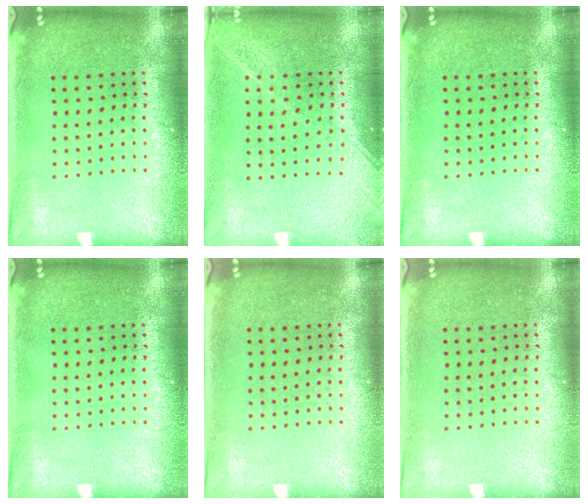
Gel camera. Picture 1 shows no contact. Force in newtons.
{"total": 1.5, "press": 1.4, "slide": 0.5}
{"total": 0.0}
{"total": 0.0}
{"total": 0.0}
{"total": 0.0}